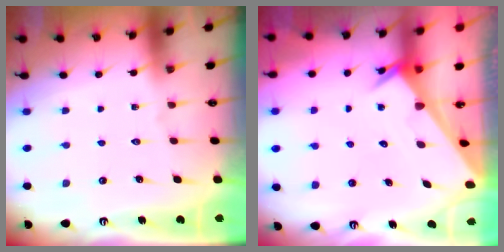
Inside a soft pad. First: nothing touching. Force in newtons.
{"total": 3.4, "press": 3.4, "slide": 0.4}